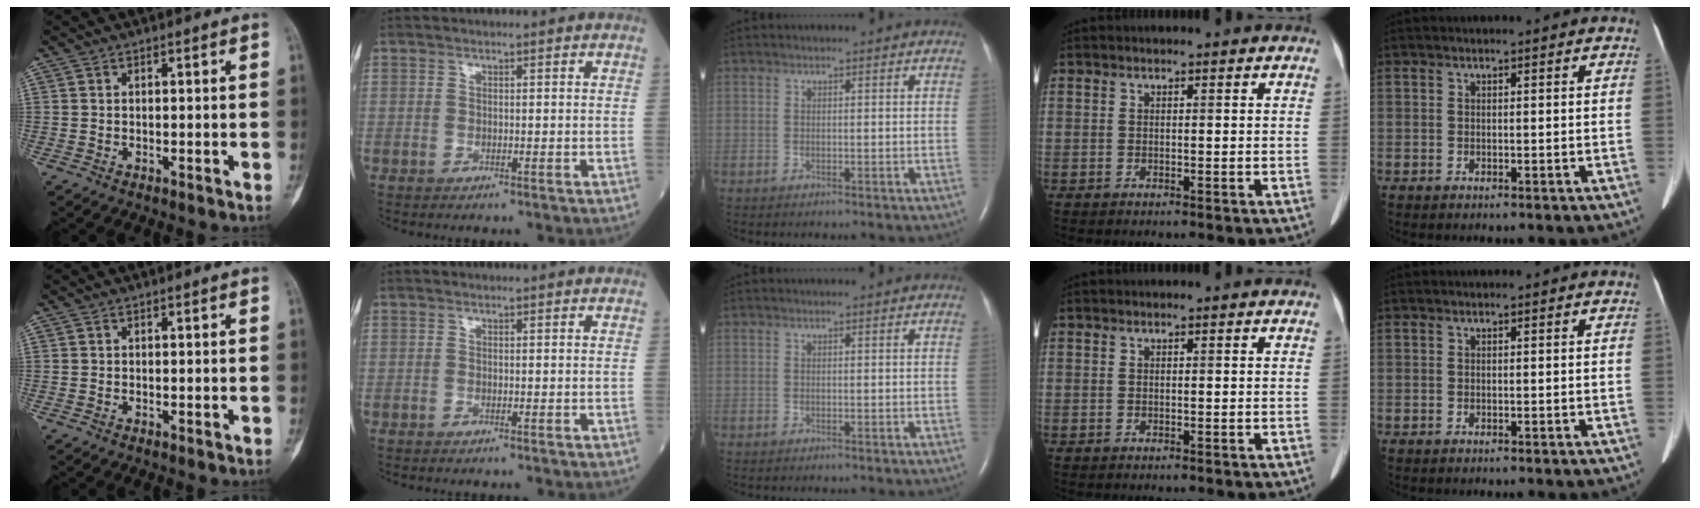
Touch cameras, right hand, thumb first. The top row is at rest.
{}